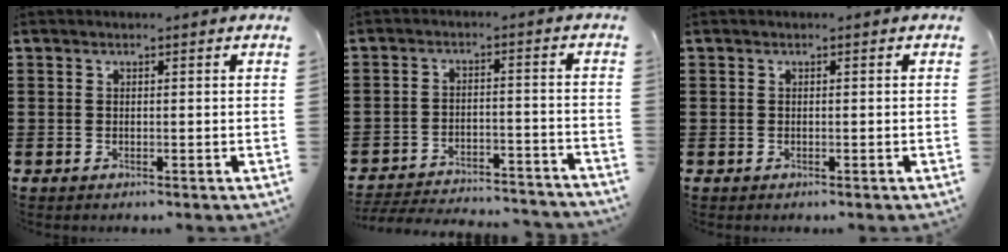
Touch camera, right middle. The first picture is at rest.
{"total": 4.8, "force": [-4.7, 0.3, 0.8], "torque": [-0.021, 0.000, -0.097]}
{"total": 0.0}